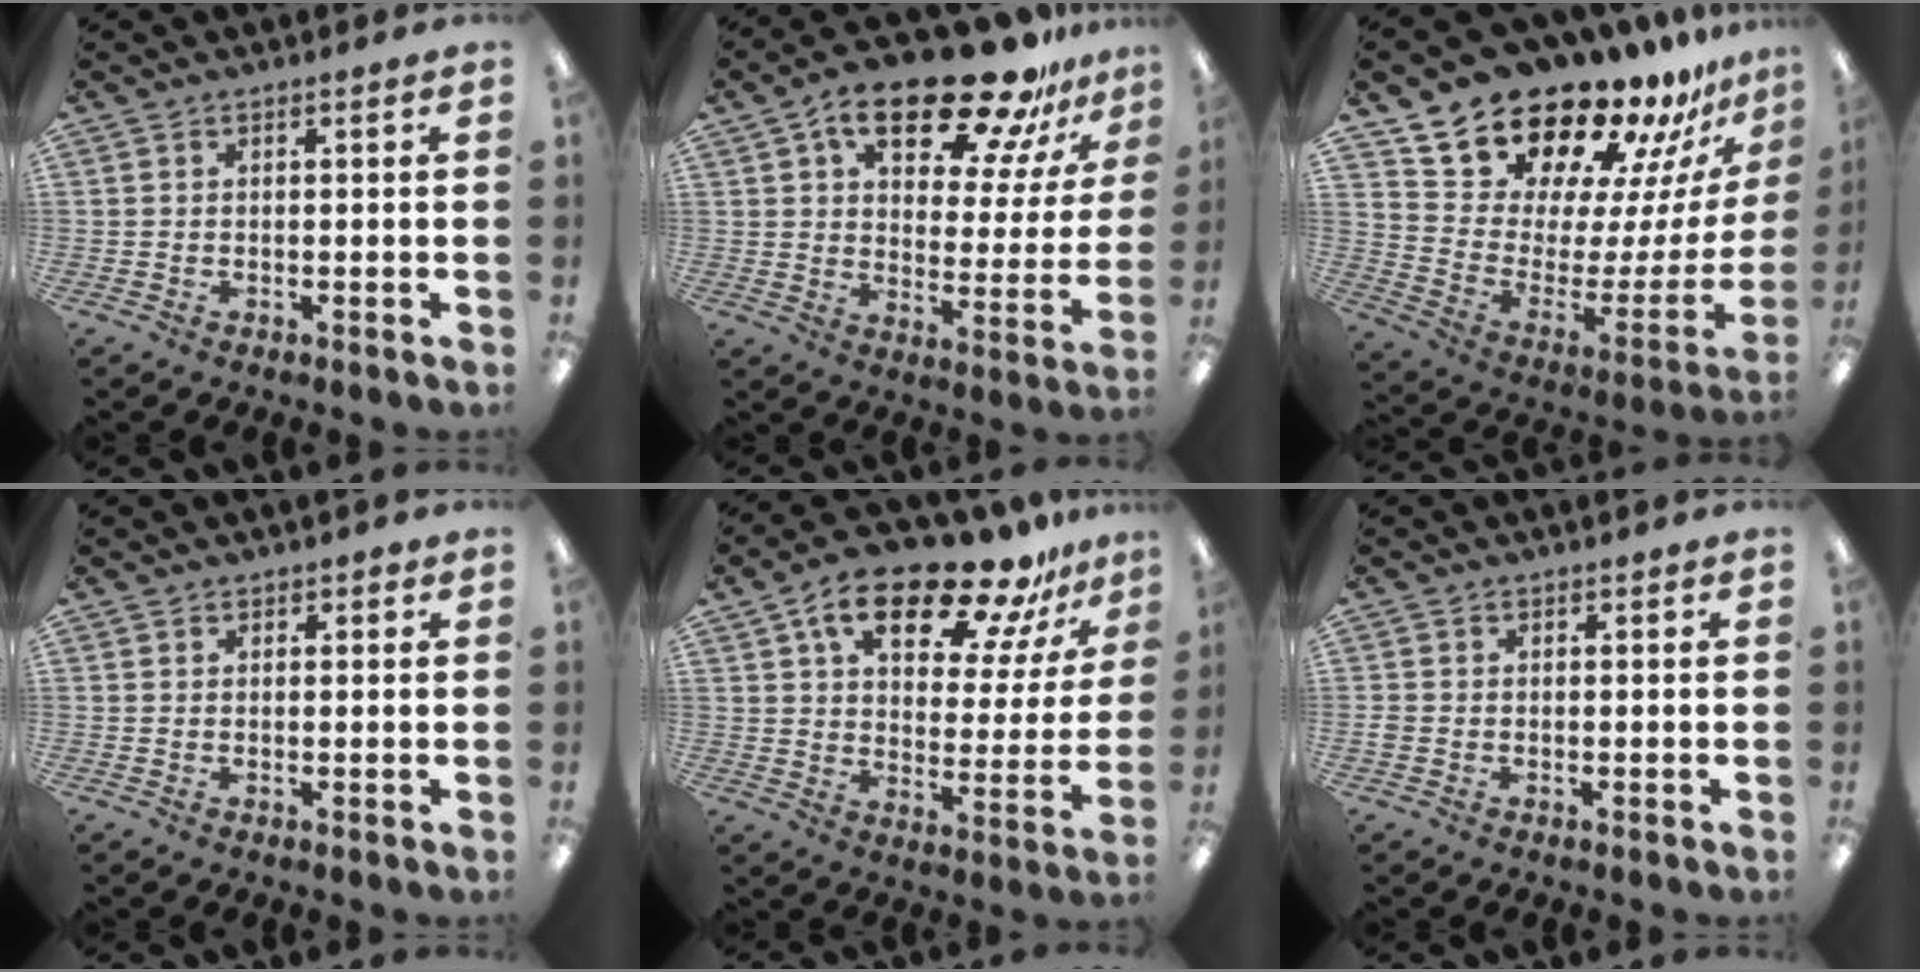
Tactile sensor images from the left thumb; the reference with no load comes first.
{"total": 22.5, "force": [15.1, 9.0, 14.1], "torque": [-0.212, -0.087, 0.250]}
{"total": 20.2, "force": [17.8, 8.0, 5.2], "torque": [-0.086, -0.153, 0.321]}
{"total": 0.8, "force": [0.5, 0.6, 0.2], "torque": [0.003, 0.000, 0.007]}
{"total": 20.4, "force": [13.8, 8.7, 12.1], "torque": [-0.197, -0.077, 0.232]}
{"total": 1.3, "force": [-0.4, 1.1, 0.5], "torque": [-0.007, 0.003, -0.007]}